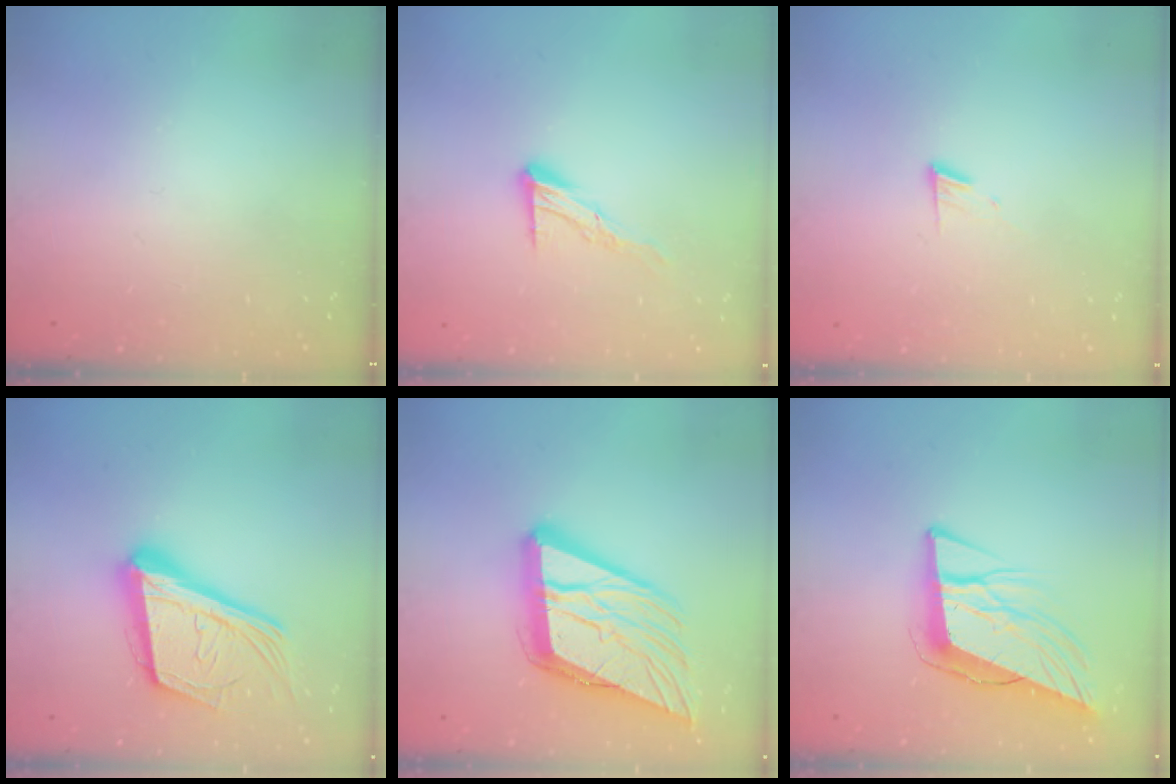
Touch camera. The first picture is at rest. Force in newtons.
{"total": 8.7, "press": 8.7, "slide": 0.7}
{"total": 5.1, "press": 5.1, "slide": 0.6}
{"total": 23.2, "press": 22.7, "slide": 5.0}
{"total": 20.5, "press": 20.2, "slide": 3.3}
{"total": 11.1, "press": 10.3, "slide": 4.0}